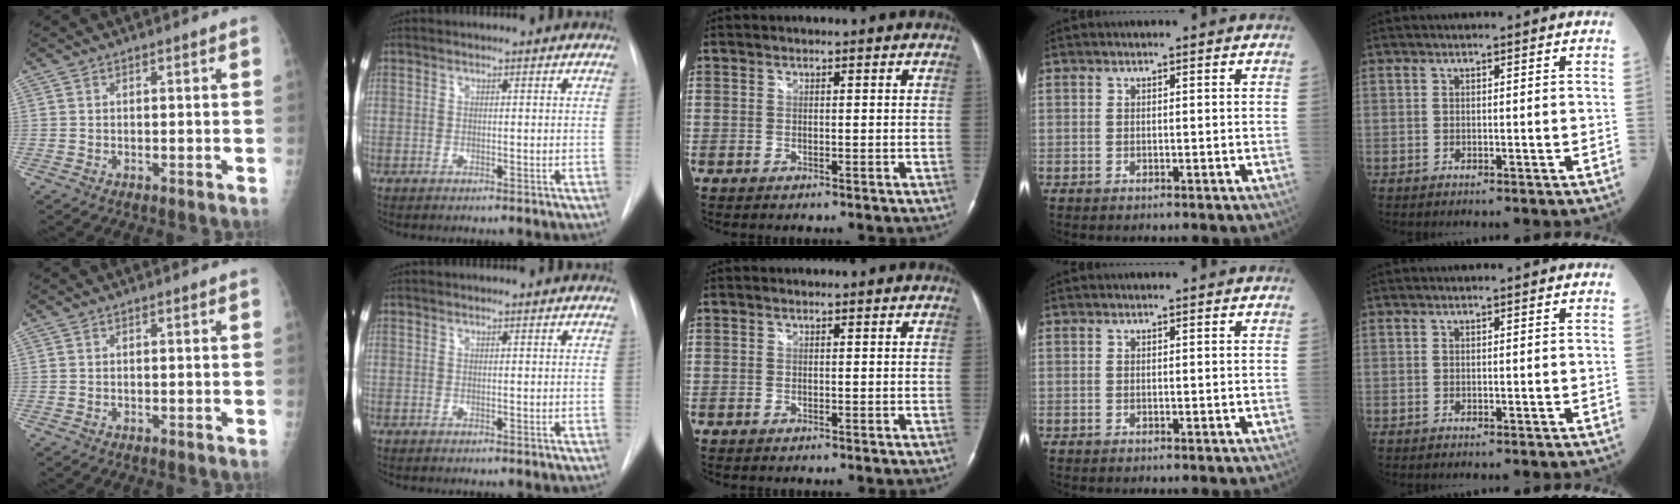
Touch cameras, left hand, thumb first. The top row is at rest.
{}